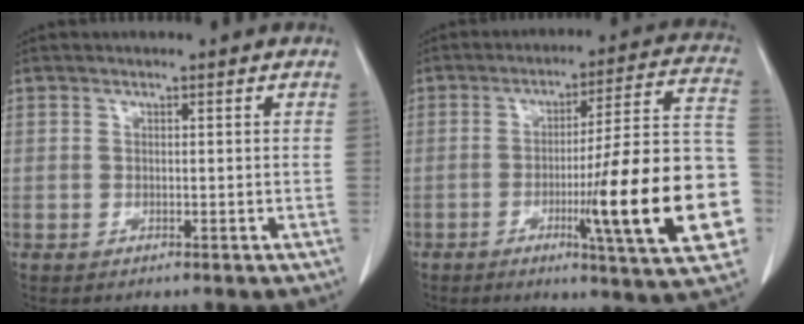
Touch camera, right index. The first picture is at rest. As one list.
[{"total": 21.1, "force": [-5.4, 0.9, 20.4], "torque": [-0.217, 0.010, -0.070]}]